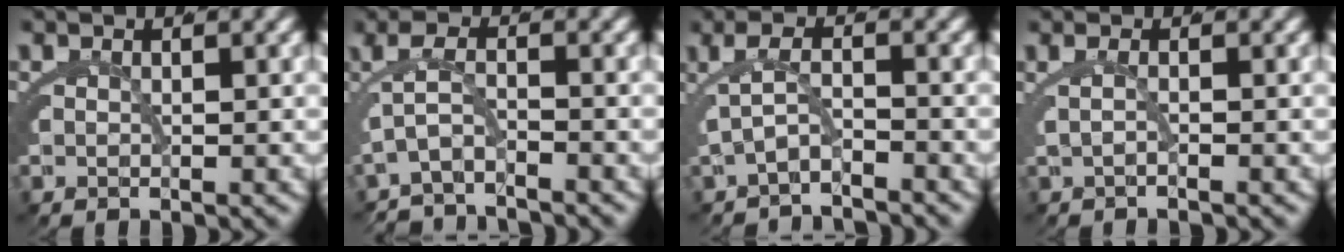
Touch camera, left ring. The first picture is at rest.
{"total": 3.1, "force": [-2.3, 0.9, 1.9], "torque": [-0.047, -0.019, -0.028]}
{"total": 2.7, "force": [-2.3, 0.3, 1.5], "torque": [-0.029, -0.011, -0.032]}
{"total": 1.2, "force": [-0.6, -0.8, 0.6], "torque": [-0.020, -0.002, -0.005]}